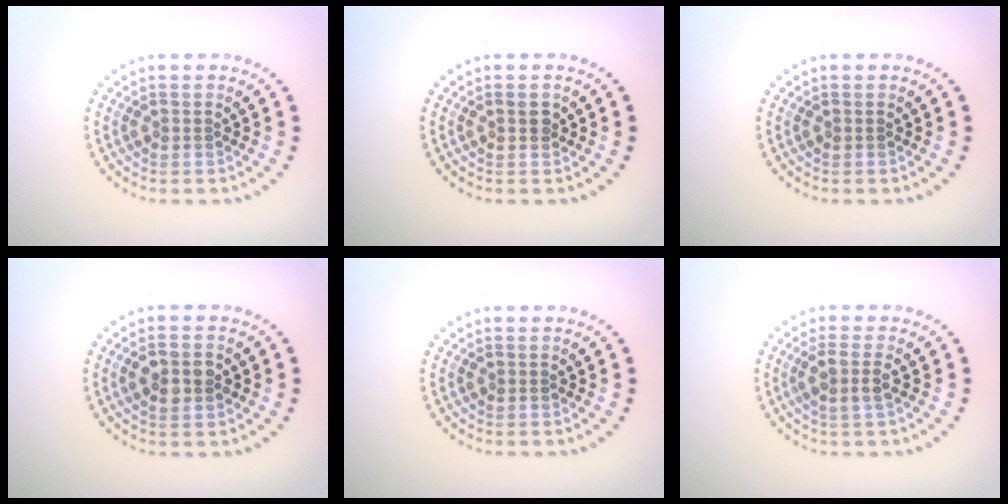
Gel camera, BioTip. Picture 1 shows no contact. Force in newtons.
{"total": 1.1, "press": 1.1, "slide": 0.3}
{"total": 0.0}
{"total": 2.9, "press": 2.9, "slide": 0.2}
{"total": 0.0}
{"total": 2.1, "press": 1.8, "slide": 0.9}